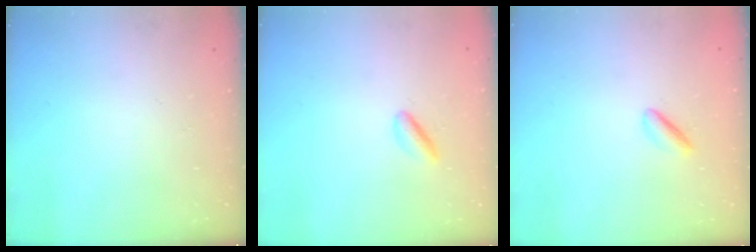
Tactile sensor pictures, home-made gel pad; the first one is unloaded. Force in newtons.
{"total": 3.0, "press": 2.8, "slide": 1.1}
{"total": 1.8, "press": 1.7, "slide": 0.6}